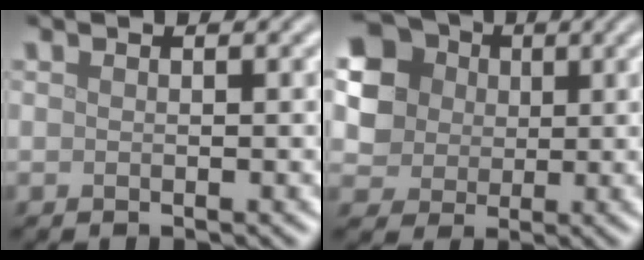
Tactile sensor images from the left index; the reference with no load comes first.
{"total": 10.9, "force": [4.0, 9.1, 4.4], "torque": [-0.125, 0.022, 0.070]}